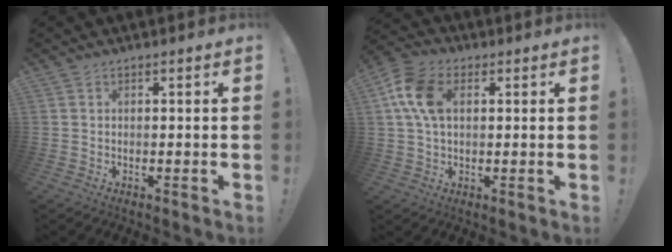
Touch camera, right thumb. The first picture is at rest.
{"total": 11.5, "force": [2.8, 7.4, 8.4], "torque": [-0.168, 0.013, 0.056]}